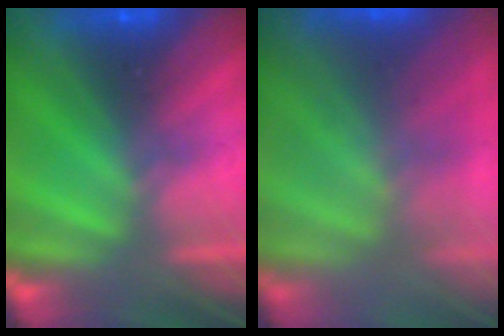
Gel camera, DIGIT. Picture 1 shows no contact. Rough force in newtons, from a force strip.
{"total": 11.0}